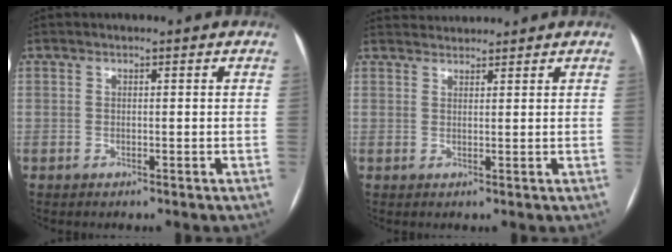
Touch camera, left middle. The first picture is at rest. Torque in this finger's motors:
{"motor_torque": [0.28, -0.66, -0.02, -0.01]}